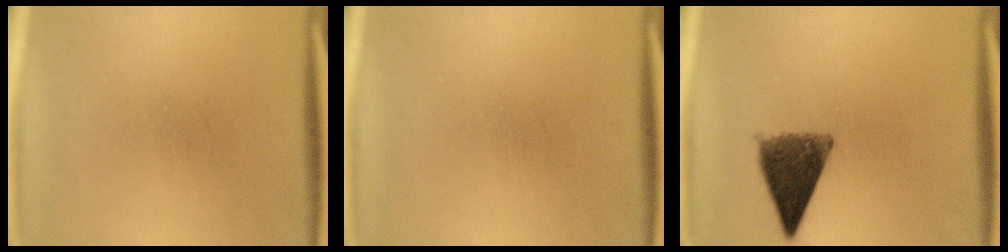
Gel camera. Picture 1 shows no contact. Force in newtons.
{"total": 0.0}
{"total": 9.1}